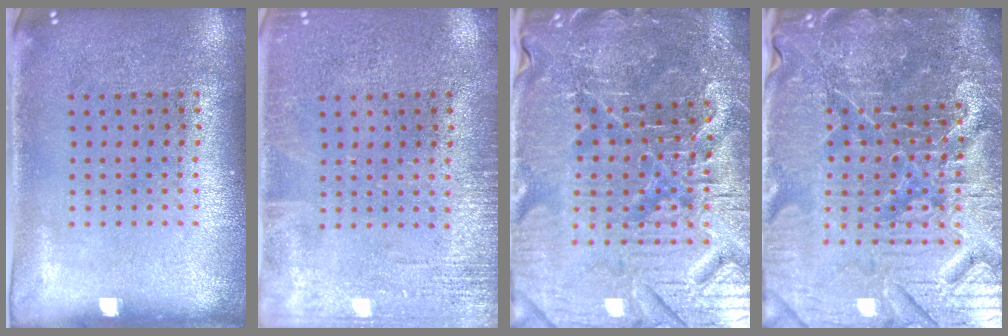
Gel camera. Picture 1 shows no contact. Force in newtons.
{"total": 2.2, "press": 2.2, "slide": 0.3}
{"total": 5.6, "press": 5.3, "slide": 1.7}
{"total": 6.8, "press": 6.1, "slide": 3.0}